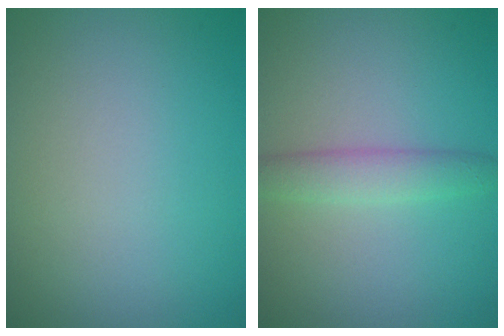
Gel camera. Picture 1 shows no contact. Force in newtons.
{"total": 2.4, "press": 2.4, "slide": 0.1}